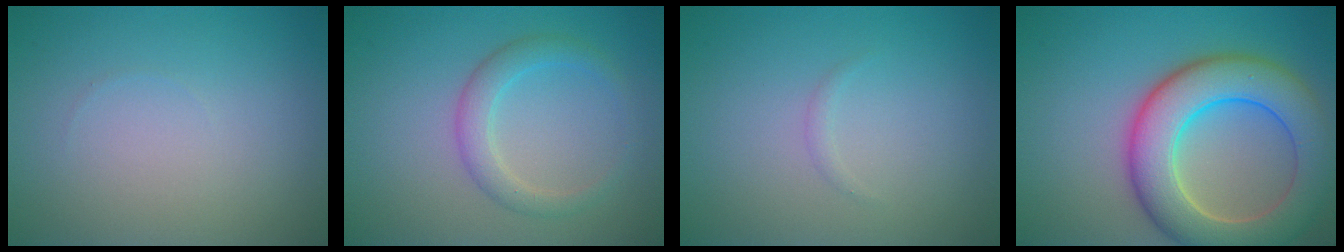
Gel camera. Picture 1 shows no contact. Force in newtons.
{"total": 2.6, "press": 2.6, "slide": 0.1}
{"total": 0.6, "press": 0.6, "slide": 0.1}
{"total": 9.3, "press": 9.3, "slide": 0.6}